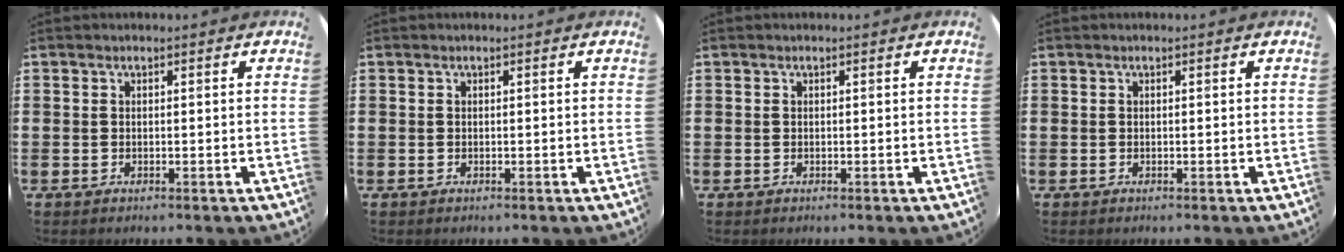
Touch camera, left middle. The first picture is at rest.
{"total": 0.0}
{"total": 0.0}
{"total": 0.0}